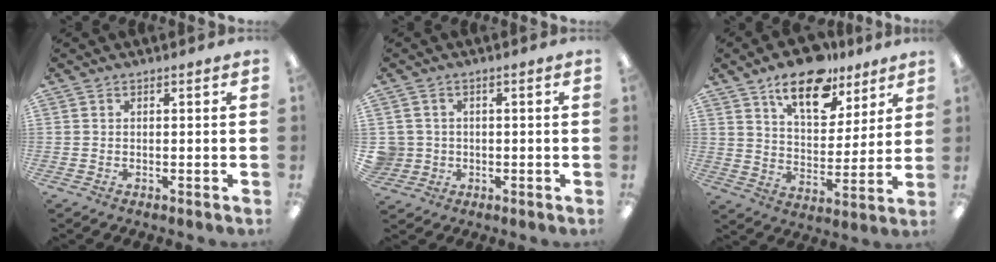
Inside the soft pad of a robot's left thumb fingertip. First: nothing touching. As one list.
[{"total": 3.8, "force": [0.0, 3.8, 0.2], "torque": [-0.020, 0.008, 0.000]}, {"total": 15.9, "force": [11.3, 7.5, 8.4], "torque": [-0.123, -0.060, 0.195]}]